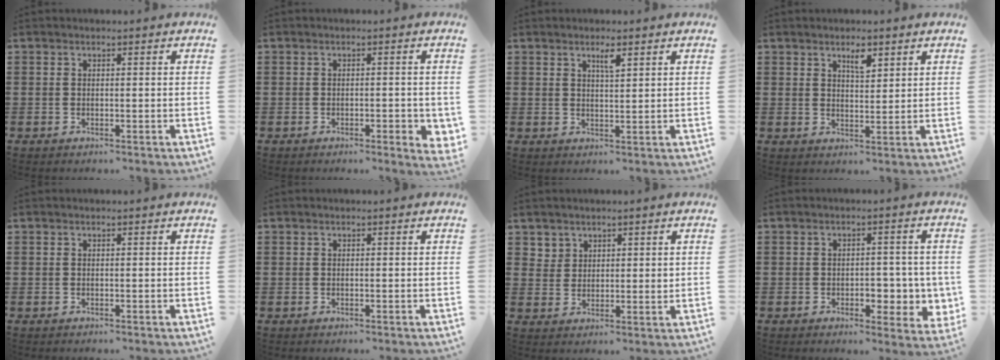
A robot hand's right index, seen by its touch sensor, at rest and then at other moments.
{"total": 2.0, "force": [-0.8, 0.5, 1.8], "torque": [-0.030, -0.001, -0.013]}
{"total": 2.4, "force": [1.4, 0.4, 1.8], "torque": [-0.031, -0.001, 0.022]}
{"total": 3.1, "force": [2.0, 1.0, 2.1], "torque": [-0.029, -0.001, 0.032]}
{"total": 0.0}
{"total": 0.0}
{"total": 3.3, "force": [2.4, 2.2, 0.5], "torque": [-0.013, 0.003, 0.045]}
{"total": 5.0, "force": [-0.9, 3.0, 3.9], "torque": [-0.047, -0.002, -0.021]}